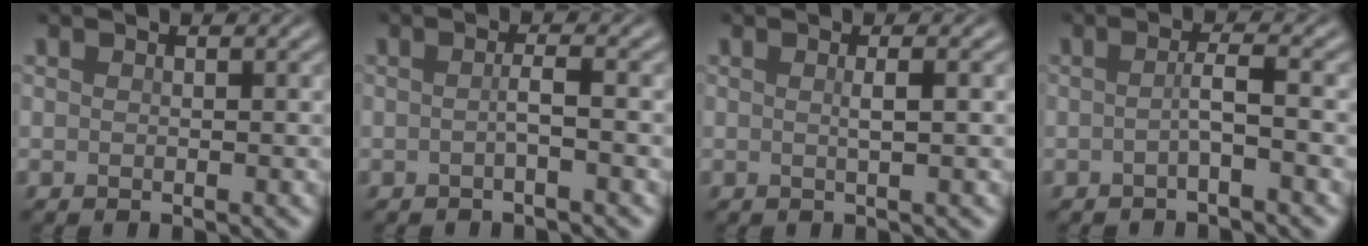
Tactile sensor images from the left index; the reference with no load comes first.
{"total": 1.5, "force": [-0.3, 0.2, 1.4], "torque": [-0.022, 0.003, -0.010]}
{"total": 1.7, "force": [0.1, 0.4, 1.6], "torque": [-0.023, 0.005, -0.004]}
{"total": 1.9, "force": [-0.5, 0.1, 1.8], "torque": [-0.034, 0.003, -0.016]}